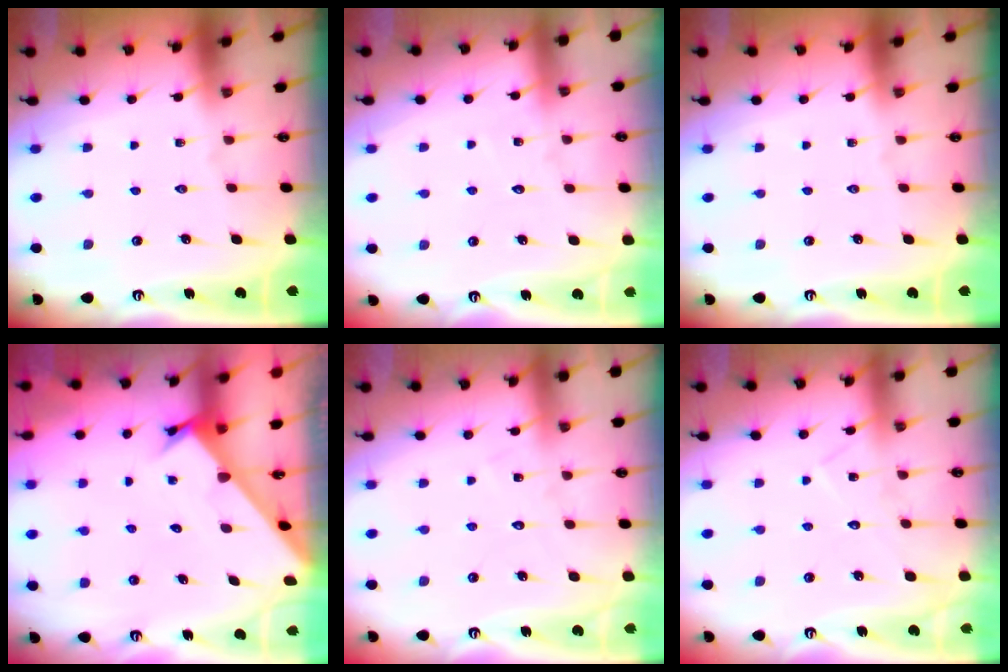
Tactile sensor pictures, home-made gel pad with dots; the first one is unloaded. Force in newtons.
{"total": 2.8, "press": 2.8, "slide": 0.3}
{"total": 0.0}
{"total": 2.3, "press": 2.3, "slide": 0.1}
{"total": 5.5, "press": 5.5, "slide": 0.1}
{"total": 8.3, "press": 8.2, "slide": 0.6}